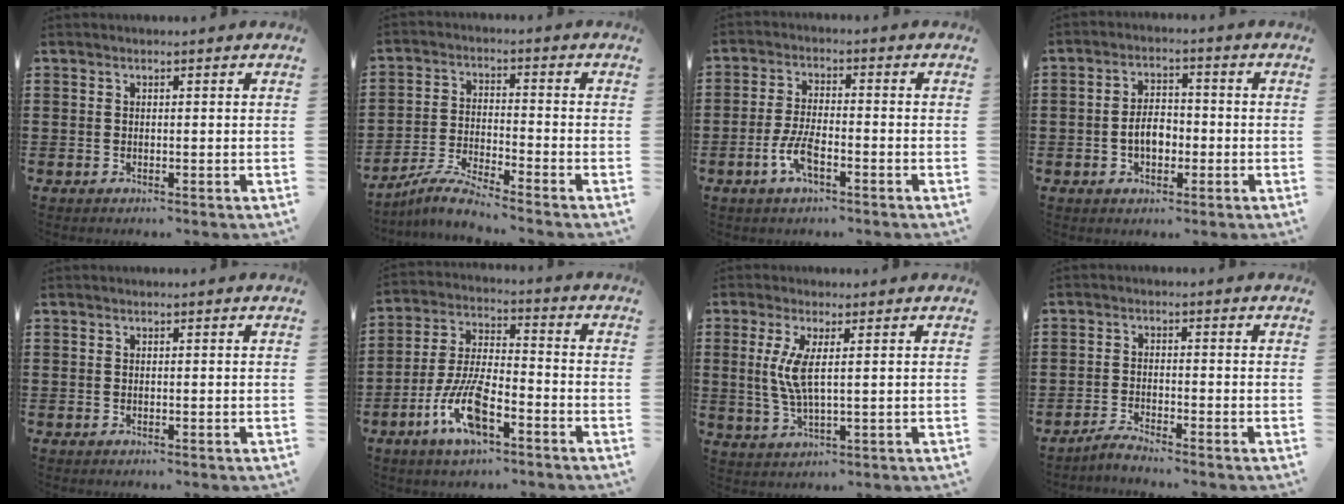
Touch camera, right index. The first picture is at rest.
{"total": 5.0, "force": [-4.8, -0.2, 1.6], "torque": [-0.049, -0.012, -0.097]}
{"total": 5.3, "force": [-2.4, 1.7, 4.4], "torque": [-0.108, -0.008, -0.051]}
{"total": 4.5, "force": [-1.2, 2.6, 3.5], "torque": [-0.057, 0.003, -0.023]}
{"total": 0.0}
{"total": 10.1, "force": [-5.1, 3.5, 8.0], "torque": [-0.190, -0.007, -0.098]}
{"total": 5.7, "force": [1.2, 0.7, 5.6], "torque": [-0.123, -0.012, 0.014]}
{"total": 2.1, "force": [-2.1, -0.1, 0.4], "torque": [-0.010, 0.005, -0.040]}